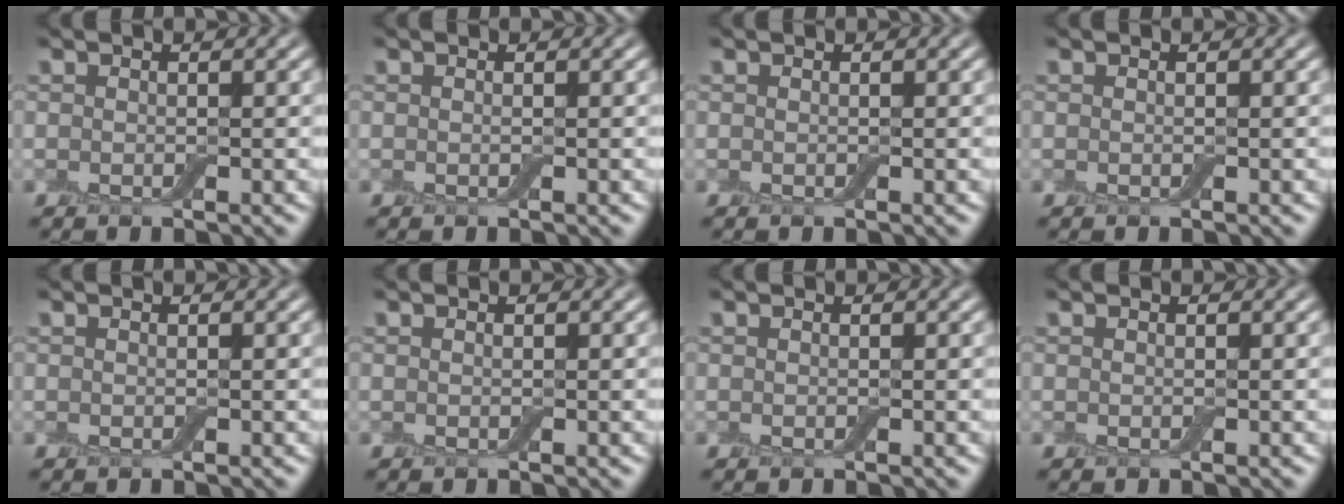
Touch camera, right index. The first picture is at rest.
{"total": 0.0}
{"total": 0.0}
{"total": 0.0}
{"total": 0.0}
{"total": 0.0}
{"total": 0.0}
{"total": 0.0}